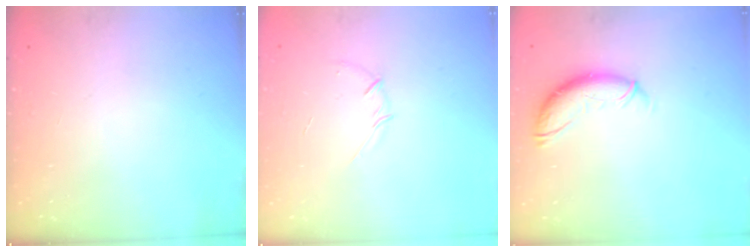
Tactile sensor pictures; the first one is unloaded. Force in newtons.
{"total": 3.6, "press": 3.4, "slide": 1.2}
{"total": 10.8, "press": 10.6, "slide": 1.8}